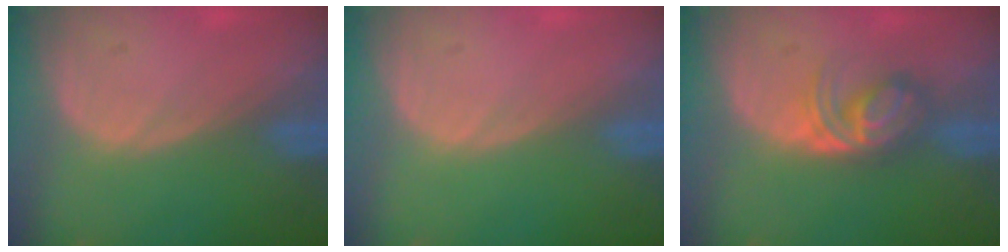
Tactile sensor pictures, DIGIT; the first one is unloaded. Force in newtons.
{"total": 0.0}
{"total": 5.9, "press": 5.1, "slide": 2.8}